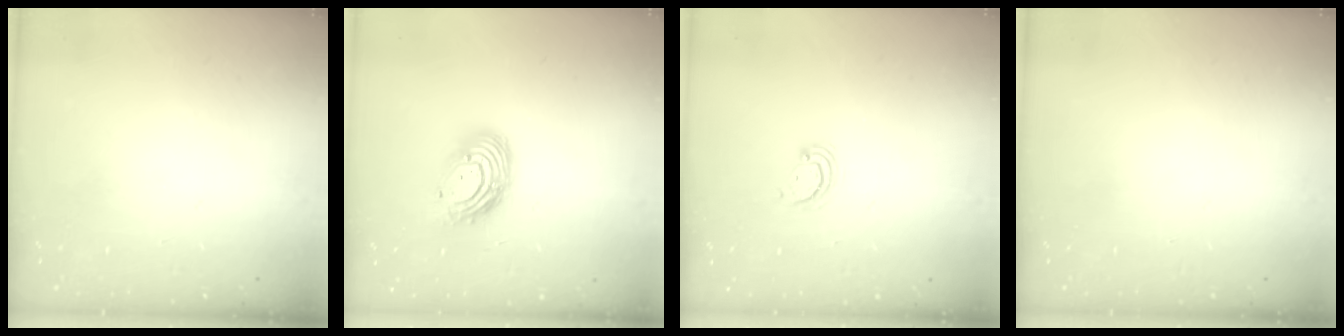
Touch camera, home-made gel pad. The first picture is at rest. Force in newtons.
{"total": 12.1, "press": 12.0, "slide": 1.1}
{"total": 3.2, "press": 3.2, "slide": 0.3}
{"total": 0.0}